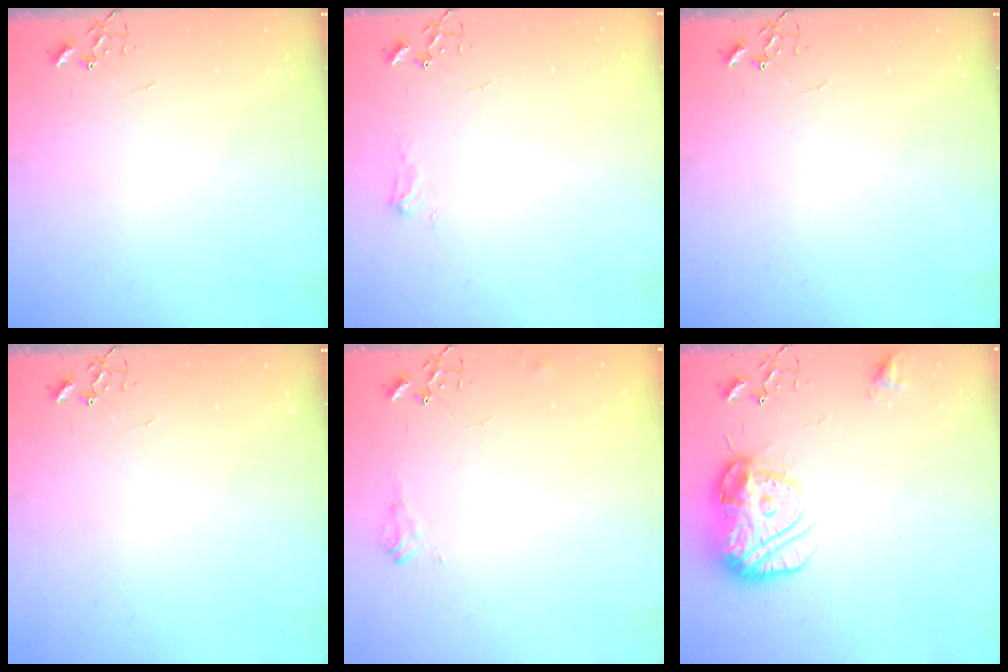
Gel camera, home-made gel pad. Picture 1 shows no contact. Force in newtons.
{"total": 6.0, "press": 6.0, "slide": 0.7}
{"total": 0.0}
{"total": 0.0}
{"total": 7.2, "press": 7.1, "slide": 0.9}
{"total": 16.8, "press": 16.7, "slide": 1.5}